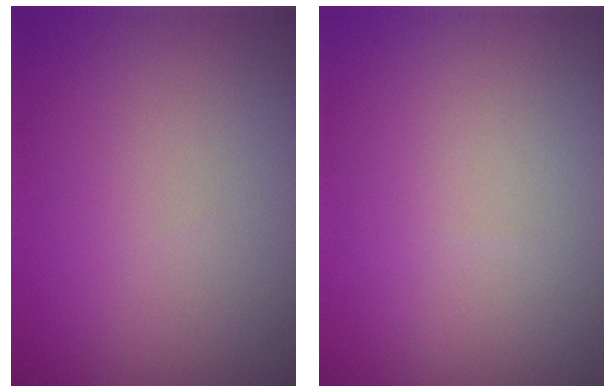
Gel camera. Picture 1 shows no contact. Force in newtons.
{"total": 0.0}